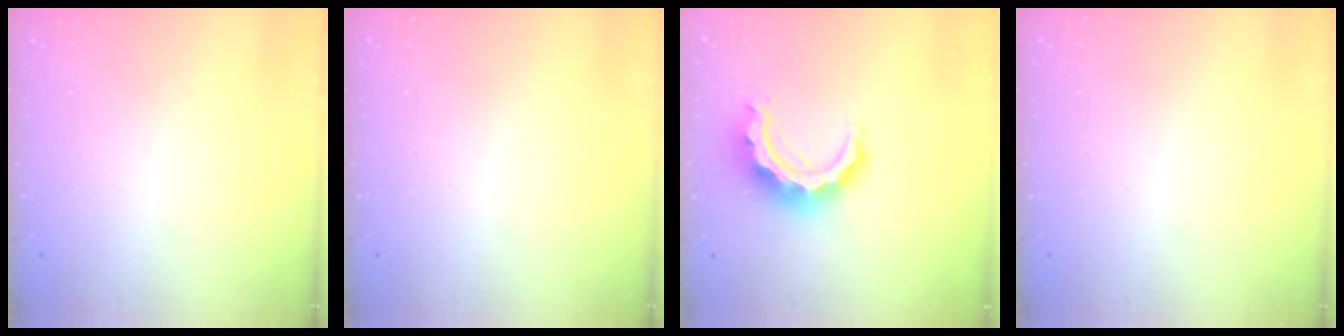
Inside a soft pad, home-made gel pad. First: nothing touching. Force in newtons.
{"total": 0.0}
{"total": 11.2, "press": 11.1, "slide": 1.1}
{"total": 0.0}